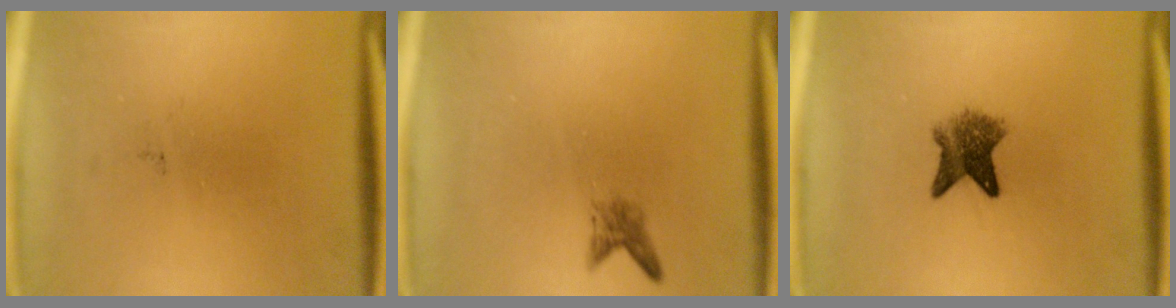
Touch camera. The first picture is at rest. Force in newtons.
{"total": 1.6}
{"total": 4.9}